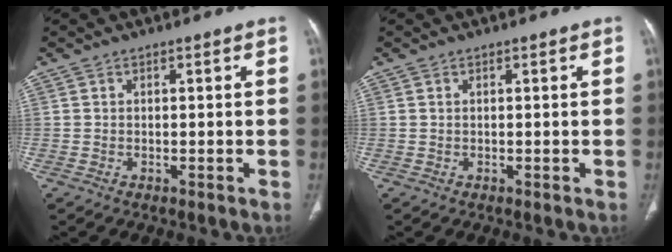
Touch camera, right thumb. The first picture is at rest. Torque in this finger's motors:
{"motor_torque": [0.44, 0.23, 0.26, -0.10, -0.02]}